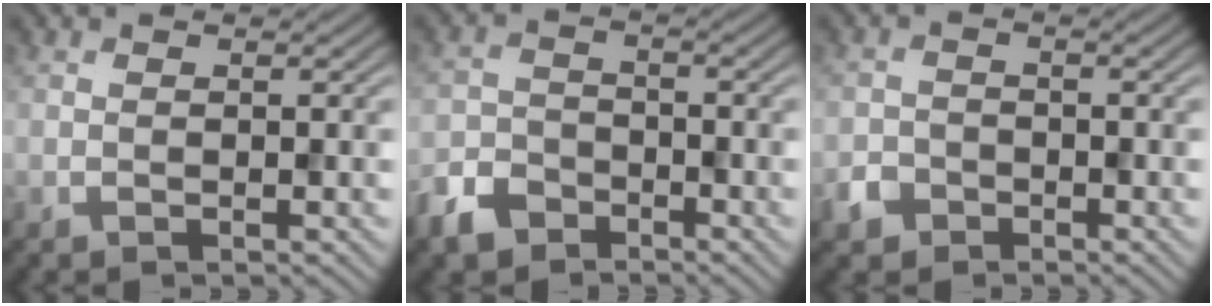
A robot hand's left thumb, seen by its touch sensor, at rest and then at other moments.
{"total": 4.9, "force": [-3.7, 2.9, 1.6], "torque": [-0.040, -0.003, -0.084]}
{"total": 2.5, "force": [-1.7, 1.8, 0.7], "torque": [-0.012, -0.002, -0.038]}